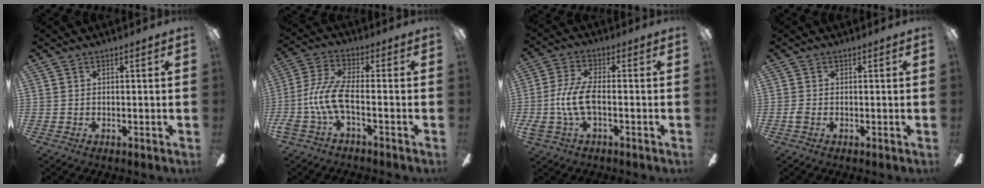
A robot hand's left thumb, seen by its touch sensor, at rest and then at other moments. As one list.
[{"total": 10.2, "force": [-2.4, 4.3, 9.0], "torque": [-0.213, -0.011, -0.050]}, {"total": 9.8, "force": [-1.7, 4.5, 8.5], "torque": [-0.188, 0.000, -0.033]}, {"total": 1.3, "force": [-0.4, 0.9, 0.8], "torque": [-0.014, 0.002, -0.007]}]